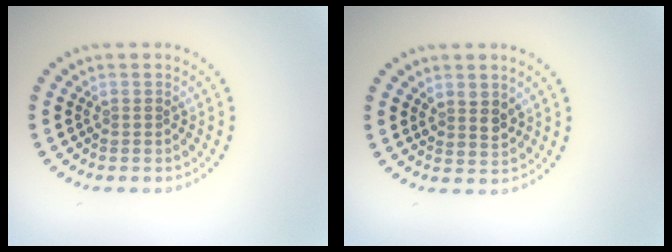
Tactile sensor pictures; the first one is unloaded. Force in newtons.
{"total": 1.8, "press": 1.6, "slide": 0.9}